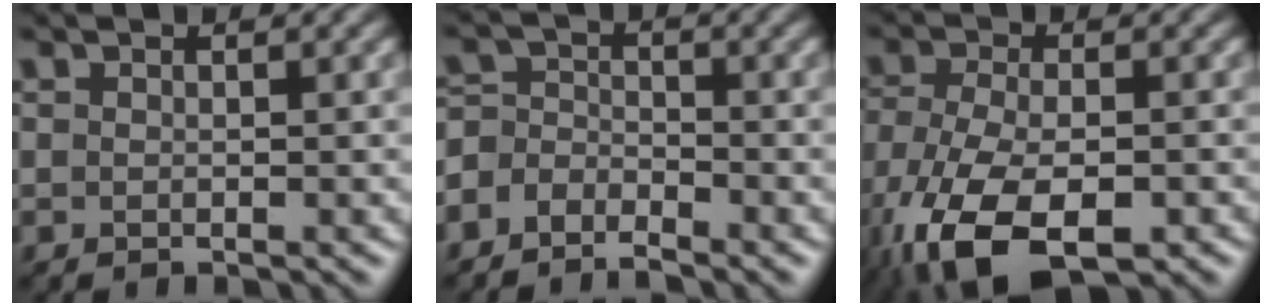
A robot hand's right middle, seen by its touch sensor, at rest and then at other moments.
{"total": 3.1, "force": [-2.6, 1.4, 1.0], "torque": [-0.019, 0.003, -0.060]}
{"total": 11.6, "force": [-6.5, 5.4, 7.9], "torque": [-0.175, -0.044, -0.110]}